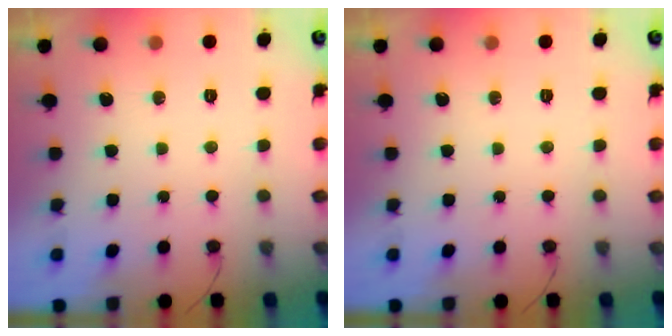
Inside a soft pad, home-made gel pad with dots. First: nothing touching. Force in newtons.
{"total": 0.0}